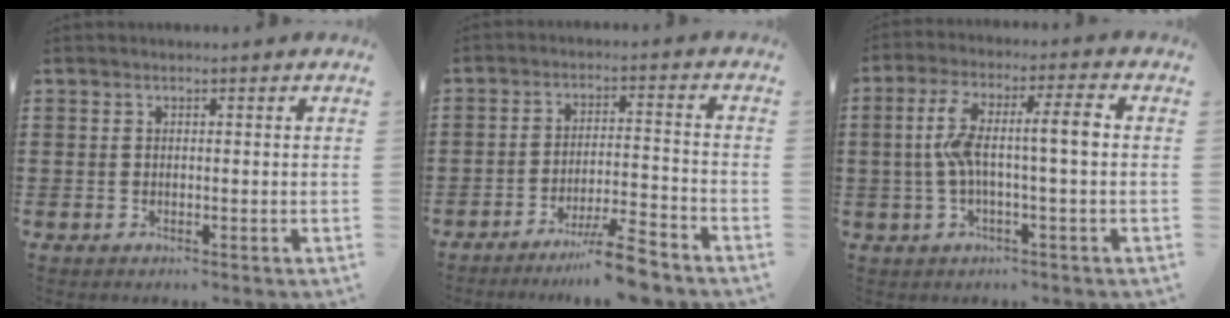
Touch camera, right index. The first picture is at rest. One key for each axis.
{"total": 7.6, "fx": -6.2, "fy": 0.1, "fz": 4.4, "tx": -0.075, "ty": -0.004, "tz": -0.113}
{"total": 8.4, "fx": -0.1, "fy": 1.5, "fz": 8.3, "tx": -0.164, "ty": 0.005, "tz": -0.012}